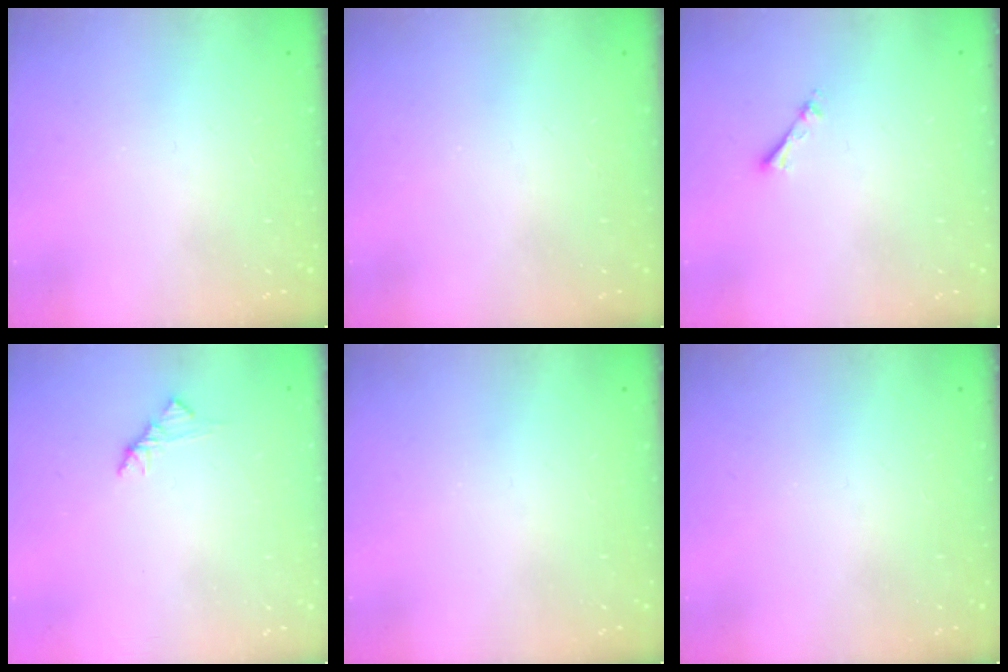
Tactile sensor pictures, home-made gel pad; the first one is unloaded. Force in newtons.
{"total": 0.0}
{"total": 2.7, "press": 2.7, "slide": 0.3}
{"total": 3.5, "press": 3.5, "slide": 0.7}
{"total": 0.0}
{"total": 0.0}